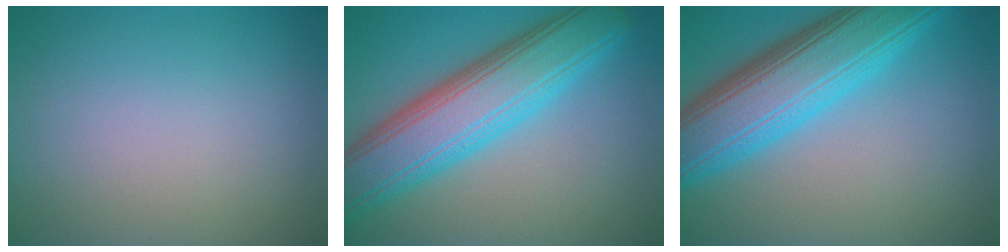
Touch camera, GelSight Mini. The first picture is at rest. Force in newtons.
{"total": 9.6, "press": 9.6, "slide": 0.4}
{"total": 9.9, "press": 9.9, "slide": 0.2}